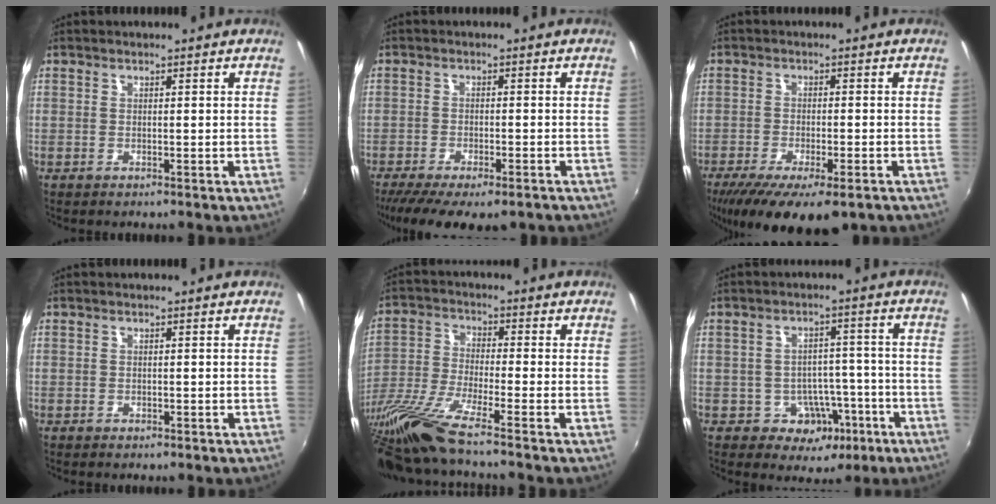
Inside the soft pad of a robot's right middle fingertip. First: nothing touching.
{"total": 12.8, "force": [-9.5, 4.0, 7.5], "torque": [-0.158, -0.050, -0.147]}
{"total": 14.4, "force": [-9.7, 4.4, 9.7], "torque": [-0.194, -0.058, -0.148]}
{"total": 0.9, "force": [-0.5, 0.6, 0.3], "torque": [-0.007, -0.003, -0.008]}
{"total": 13.6, "force": [-10.9, -0.7, 8.1], "torque": [-0.169, -0.045, -0.209]}
{"total": 7.8, "force": [-3.7, 6.4, 2.7], "torque": [-0.048, 0.029, -0.029]}